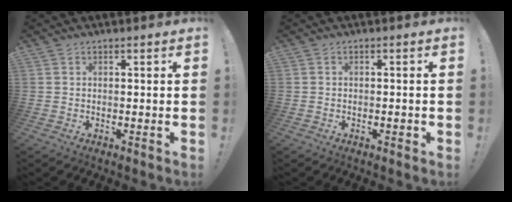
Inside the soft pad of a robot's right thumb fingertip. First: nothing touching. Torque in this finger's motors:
{"motor_torque": [-0.19, 0.23, 0.03, -0.10, -0.03]}